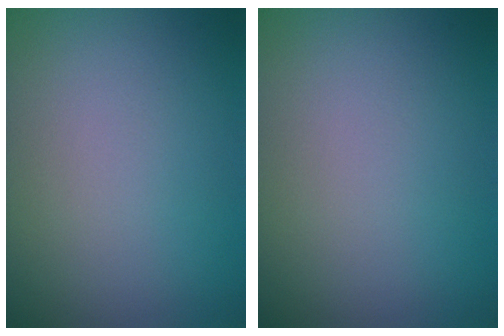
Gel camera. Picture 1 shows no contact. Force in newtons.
{"total": 0.0}